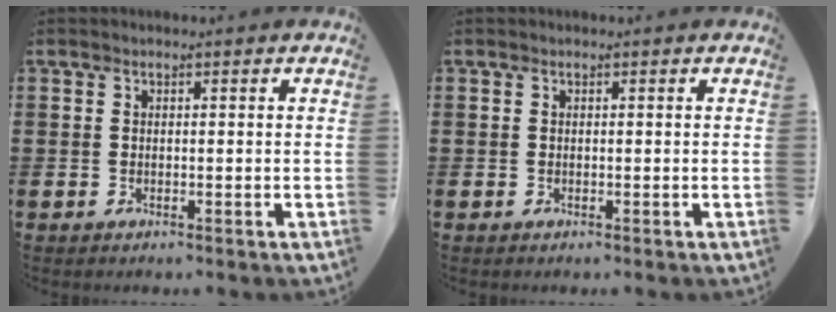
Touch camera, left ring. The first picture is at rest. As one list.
[{"total": 0.0}]